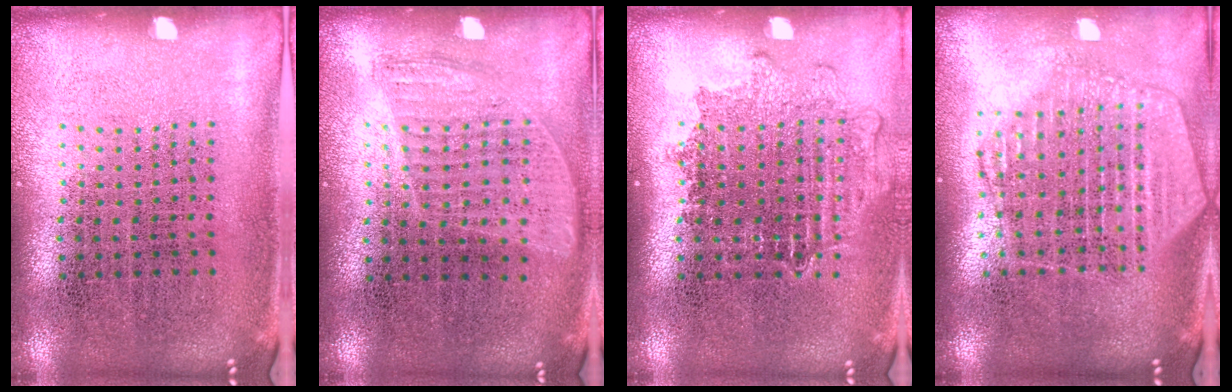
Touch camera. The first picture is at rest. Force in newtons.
{"total": 0.9, "press": 0.8, "slide": 0.4}
{"total": 1.2, "press": 1.1, "slide": 0.6}
{"total": 2.0, "press": 1.8, "slide": 0.8}